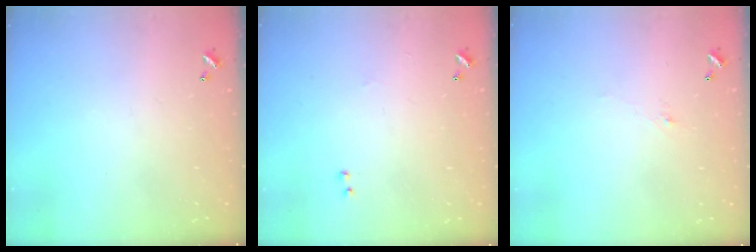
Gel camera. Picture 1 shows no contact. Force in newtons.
{"total": 2.1, "press": 2.0, "slide": 0.7}
{"total": 0.7, "press": 0.1, "slide": 0.7}